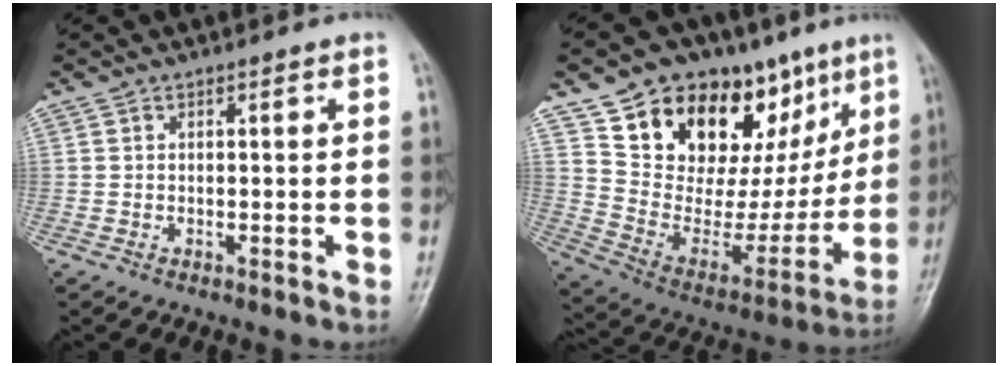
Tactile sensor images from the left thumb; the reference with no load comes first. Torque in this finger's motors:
{"motor_torque": [0.29, 0.73, 0.68, -1.16, 0.11]}